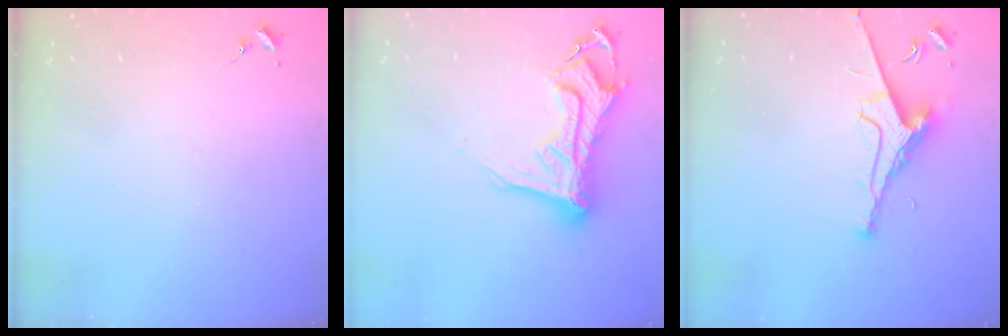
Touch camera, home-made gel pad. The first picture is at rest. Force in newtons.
{"total": 16.2, "press": 16.1, "slide": 1.7}
{"total": 7.9, "press": 7.8, "slide": 1.2}